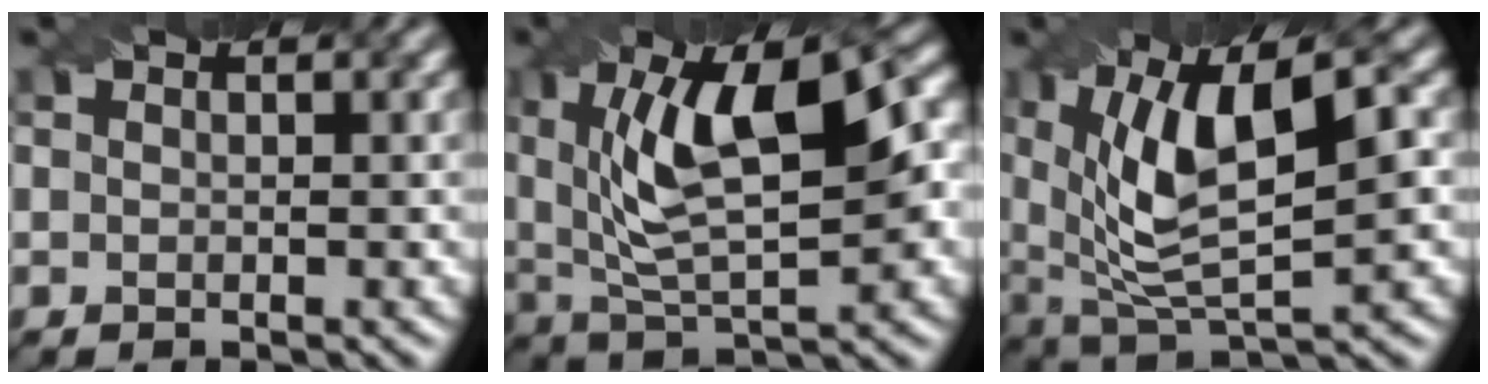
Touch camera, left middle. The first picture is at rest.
{"total": 11.3, "force": [2.5, 4.1, 10.2], "torque": [-0.176, 0.009, 0.041]}
{"total": 10.2, "force": [2.3, 4.0, 9.1], "torque": [-0.174, -0.001, 0.043]}